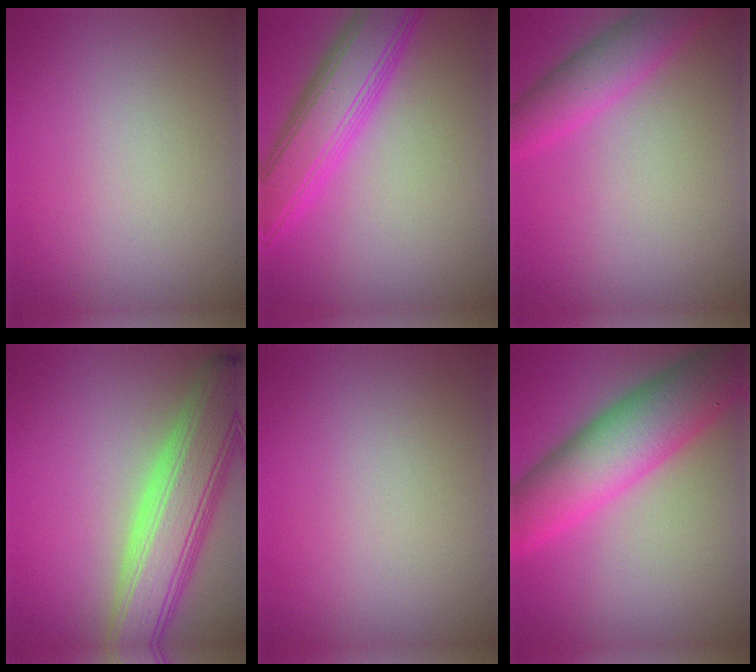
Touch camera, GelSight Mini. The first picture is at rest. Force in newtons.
{"total": 7.0, "press": 7.0, "slide": 0.2}
{"total": 4.2, "press": 4.2, "slide": 0.1}
{"total": 8.7, "press": 8.7, "slide": 0.5}
{"total": 0.0}
{"total": 10.2, "press": 10.2, "slide": 0.2}